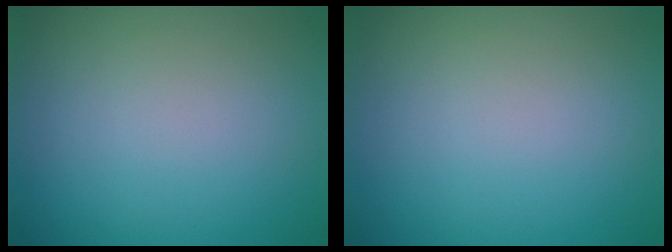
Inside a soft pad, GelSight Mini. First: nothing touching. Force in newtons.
{"total": 0.0}